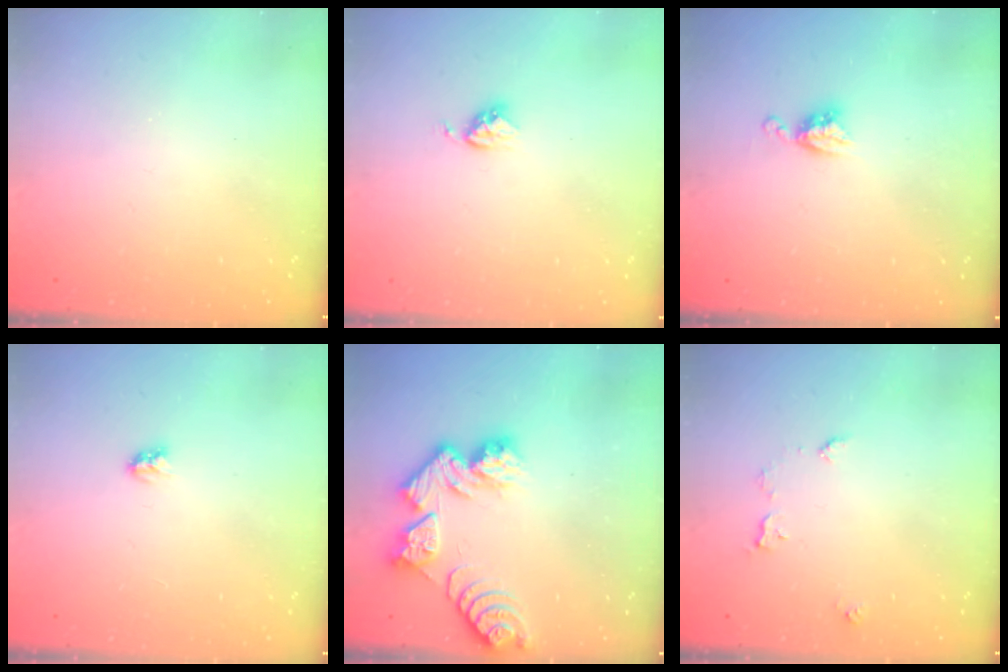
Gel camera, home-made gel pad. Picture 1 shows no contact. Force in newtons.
{"total": 4.0, "press": 4.0, "slide": 0.4}
{"total": 6.1, "press": 6.1, "slide": 0.5}
{"total": 3.0, "press": 3.0, "slide": 0.3}
{"total": 10.7, "press": 10.7, "slide": 1.0}
{"total": 5.3, "press": 5.2, "slide": 0.6}